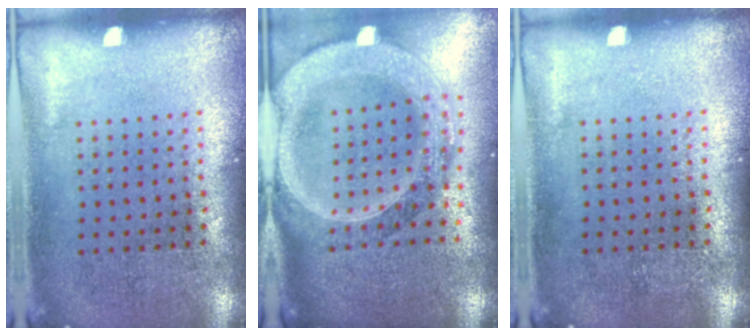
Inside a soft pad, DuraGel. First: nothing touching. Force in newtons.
{"total": 3.1, "press": 2.6, "slide": 1.6}
{"total": 0.0}